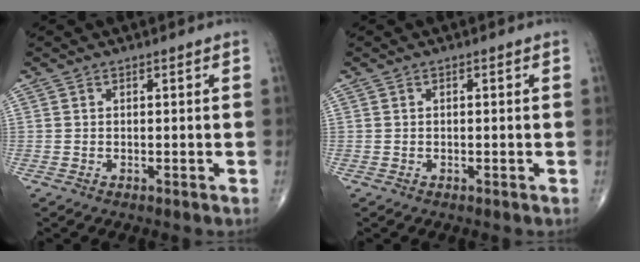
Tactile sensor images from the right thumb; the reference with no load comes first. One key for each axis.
{"total": 0.0}